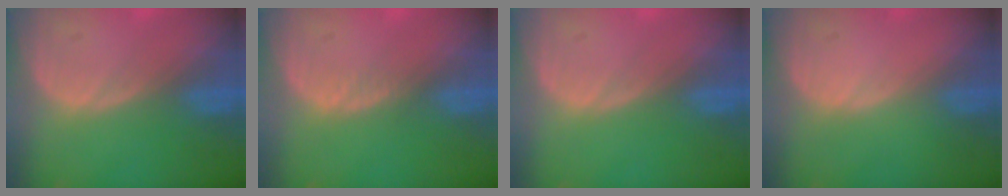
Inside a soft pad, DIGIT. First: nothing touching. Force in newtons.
{"total": 0.9, "press": 0.9, "slide": 0.2}
{"total": 0.0}
{"total": 0.0}